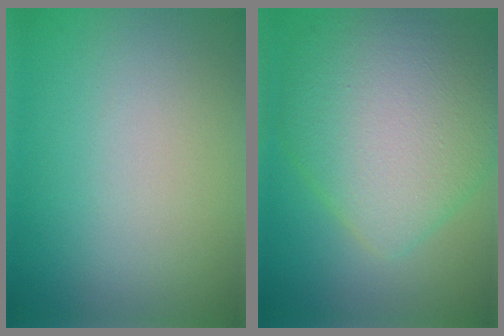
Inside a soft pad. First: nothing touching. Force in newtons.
{"total": 9.3, "press": 9.3, "slide": 0.3}